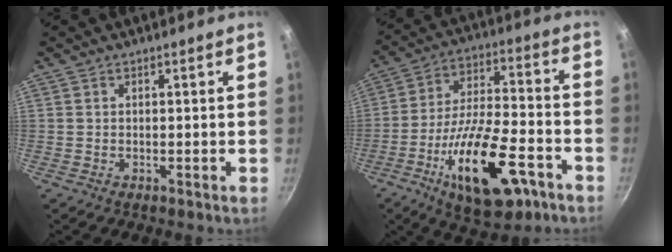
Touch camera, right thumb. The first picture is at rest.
{"total": 20.5, "force": [-9.4, 8.0, 16.3], "torque": [-0.267, 0.036, -0.154]}